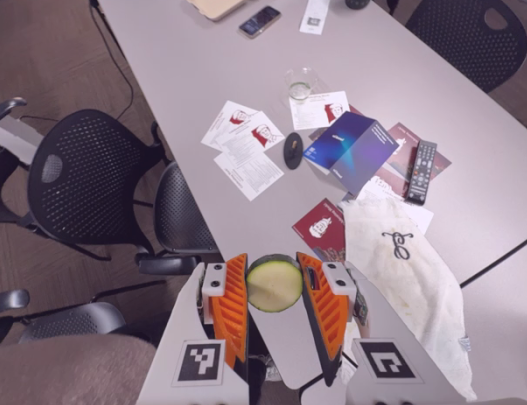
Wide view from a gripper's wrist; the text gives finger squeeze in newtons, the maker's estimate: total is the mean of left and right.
{"total": 13.2, "left": 14.2, "right": 12.2}